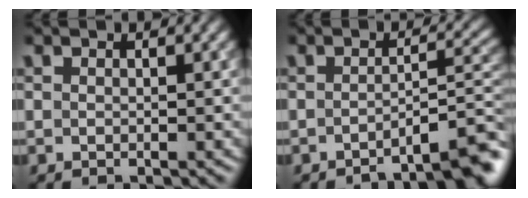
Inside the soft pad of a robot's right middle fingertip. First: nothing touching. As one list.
[{"total": 4.4, "force": [-3.1, 0.9, 3.1], "torque": [-0.029, 0.015, -0.046]}]